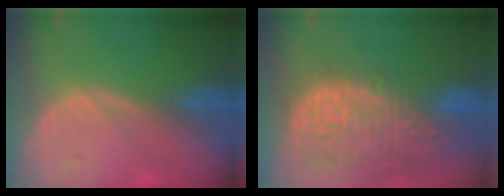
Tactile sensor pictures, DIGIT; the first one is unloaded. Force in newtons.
{"total": 14.6, "press": 12.0, "slide": 8.2}